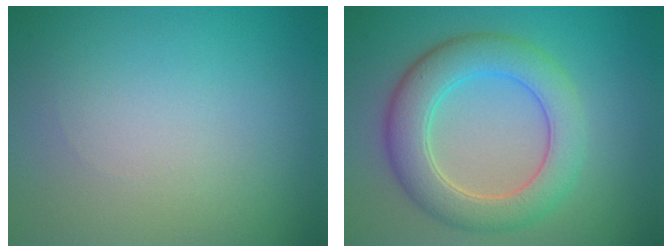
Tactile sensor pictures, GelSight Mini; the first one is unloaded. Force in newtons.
{"total": 6.1, "press": 6.1, "slide": 0.5}